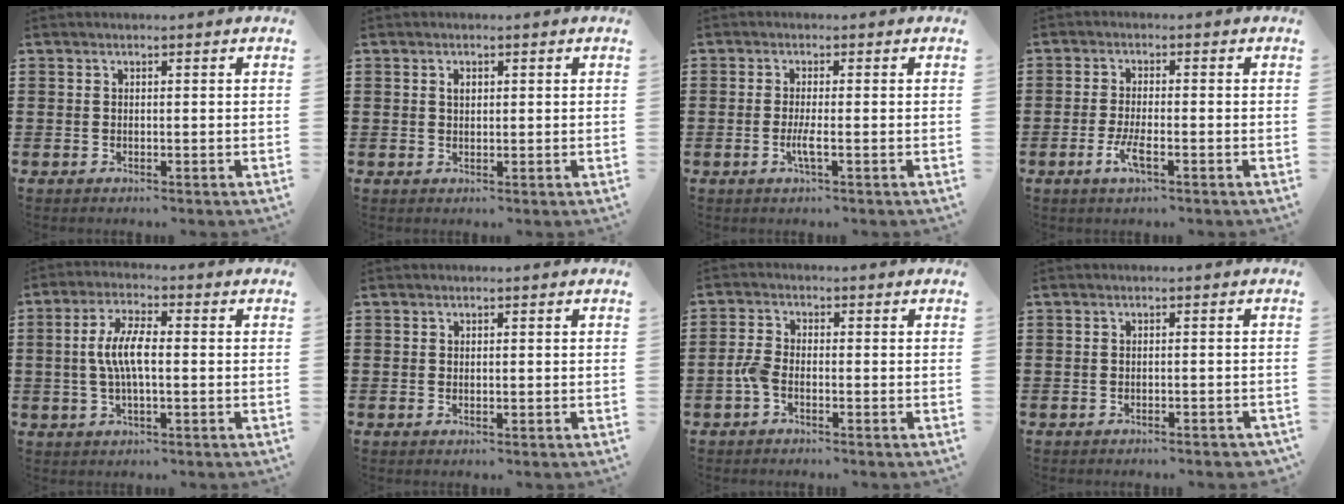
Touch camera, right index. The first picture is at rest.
{"total": 1.2, "force": [0.4, 0.8, 0.9], "torque": [-0.019, 0.006, 0.007]}
{"total": 2.5, "force": [-0.8, 0.2, 2.4], "torque": [-0.049, -0.006, -0.016]}
{"total": 3.8, "force": [-1.6, 0.8, 3.3], "torque": [-0.068, -0.004, -0.032]}
{"total": 6.5, "force": [-0.2, 2.1, 6.2], "torque": [-0.133, -0.001, -0.011]}
{"total": 0.0}
{"total": 2.7, "force": [-1.3, 1.2, 2.0], "torque": [-0.059, -0.004, -0.030]}
{"total": 1.1, "force": [-1.0, 0.0, 0.4], "torque": [-0.010, -0.003, -0.021]}